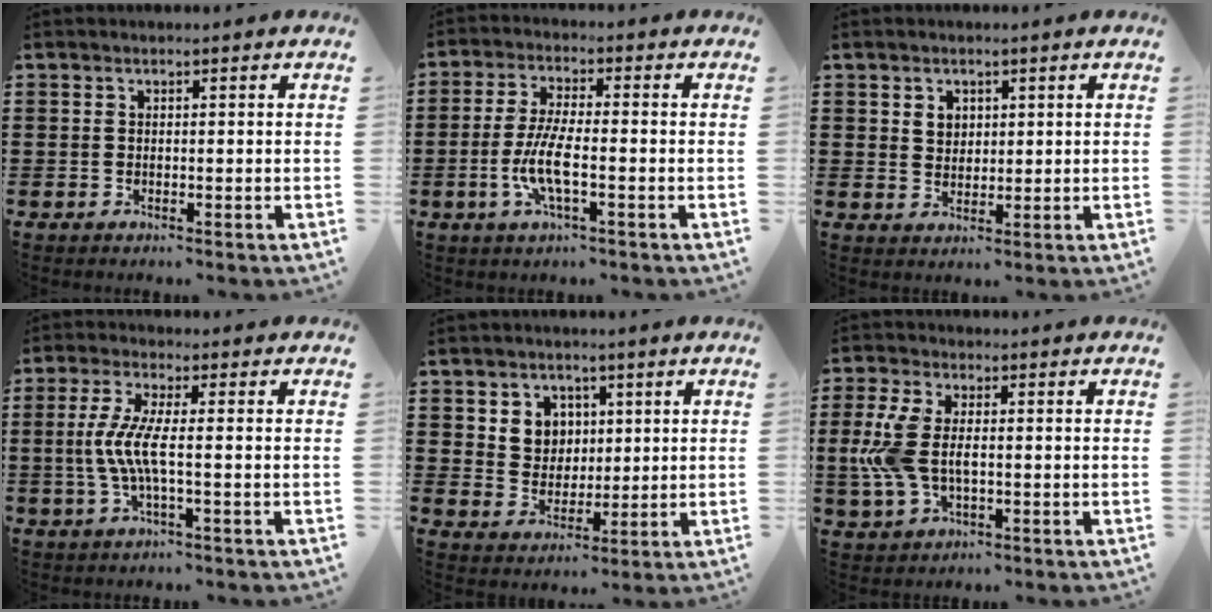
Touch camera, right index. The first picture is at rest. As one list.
[{"total": 6.7, "force": [-2.1, 1.6, 6.1], "torque": [-0.138, -0.013, -0.047]}, {"total": 2.3, "force": [1.1, 1.9, 0.7], "torque": [-0.021, 0.008, 0.020]}, {"total": 5.8, "force": [-0.9, 0.6, 5.7], "torque": [-0.139, -0.015, -0.030]}, {"total": 5.2, "force": [1.9, 4.7, 1.1], "torque": [-0.037, 0.009, 0.032]}, {"total": 7.8, "force": [-0.3, 4.2, 6.6], "torque": [-0.176, -0.006, -0.017]}]